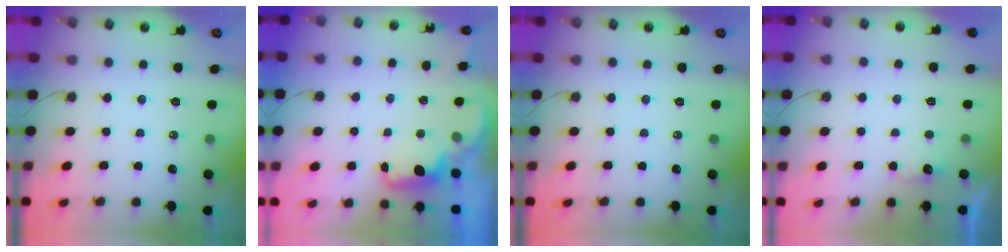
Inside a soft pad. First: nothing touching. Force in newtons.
{"total": 2.5, "press": 2.4, "slide": 0.6}
{"total": 0.0}
{"total": 2.6, "press": 2.4, "slide": 0.8}